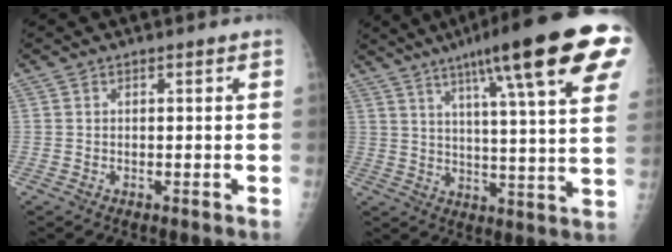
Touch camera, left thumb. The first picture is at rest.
{"total": 24.7, "force": [13.4, 3.3, 20.5], "torque": [-0.289, -0.022, 0.182]}